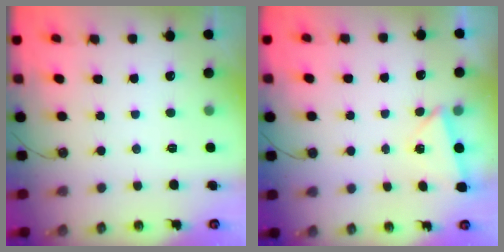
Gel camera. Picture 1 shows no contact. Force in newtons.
{"total": 2.7, "press": 2.1, "slide": 1.8}